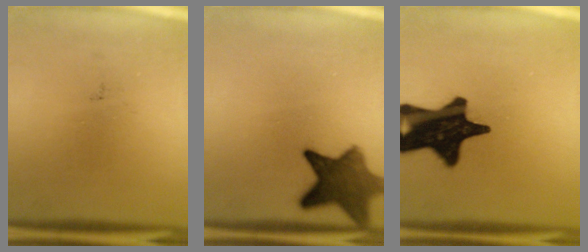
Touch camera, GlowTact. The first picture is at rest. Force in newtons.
{"total": 9.4}
{"total": 19.5}